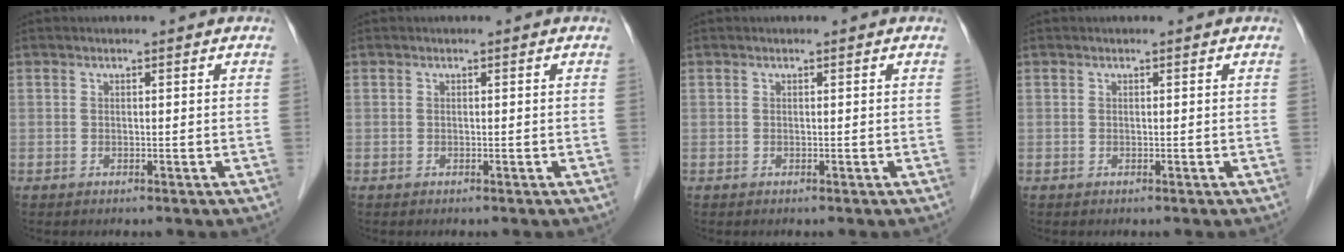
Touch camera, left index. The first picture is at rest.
{"total": 0.0}
{"total": 0.0}
{"total": 0.0}